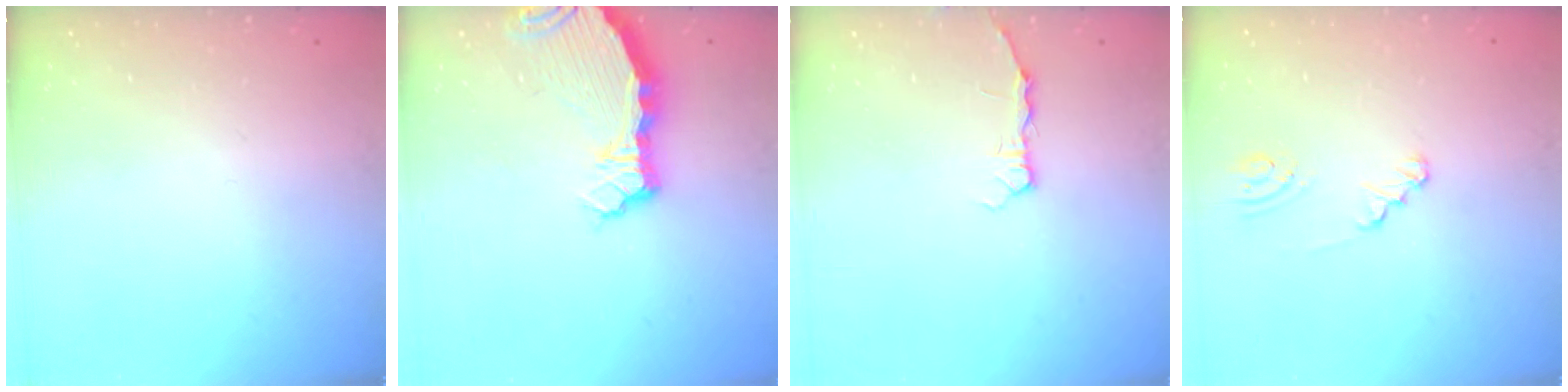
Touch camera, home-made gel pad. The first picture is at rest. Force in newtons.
{"total": 5.8, "press": 5.8, "slide": 0.7}
{"total": 2.6, "press": 2.6, "slide": 0.3}
{"total": 2.4, "press": 2.4, "slide": 0.2}